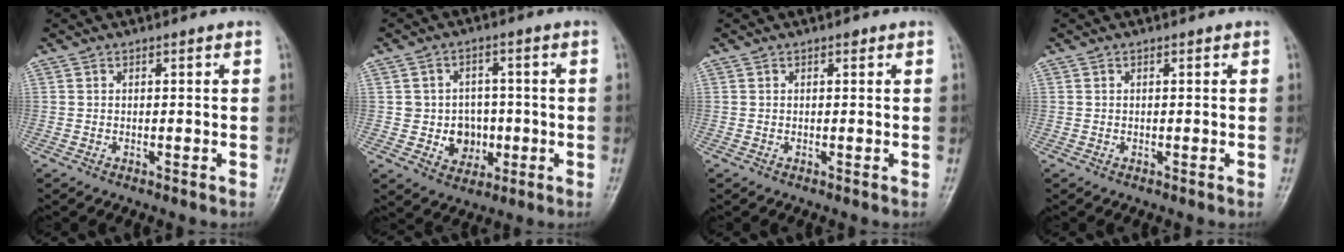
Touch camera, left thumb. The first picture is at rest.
{"total": 7.0, "force": [-0.9, 6.3, 2.8], "torque": [0.000, 0.013, -0.009]}
{"total": 0.6, "force": [0.4, 0.4, 0.4], "torque": [-0.002, -0.001, 0.003]}
{"total": 0.0}